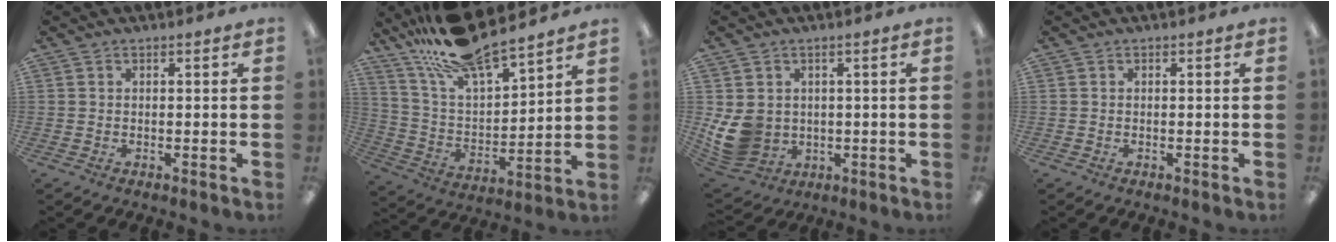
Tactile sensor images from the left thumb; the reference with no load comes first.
{"total": 17.7, "force": [15.3, 4.2, 7.7], "torque": [-0.165, -0.097, 0.273]}
{"total": 8.7, "force": [0.5, 7.7, 4.0], "torque": [-0.105, -0.006, 0.015]}
{"total": 0.0}